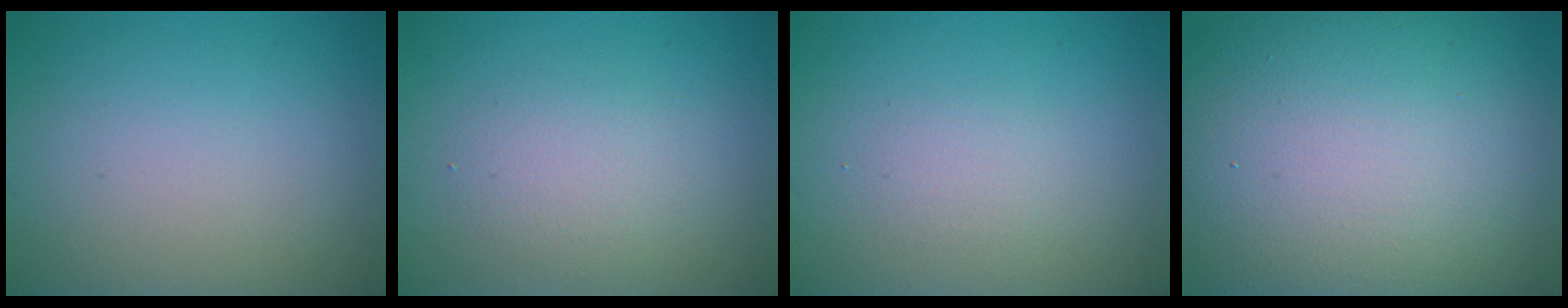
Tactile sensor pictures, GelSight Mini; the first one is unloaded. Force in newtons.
{"total": 2.4, "press": 2.4, "slide": 0.1}
{"total": 1.1, "press": 1.1, "slide": 0.1}
{"total": 17.8, "press": 17.7, "slide": 1.0}